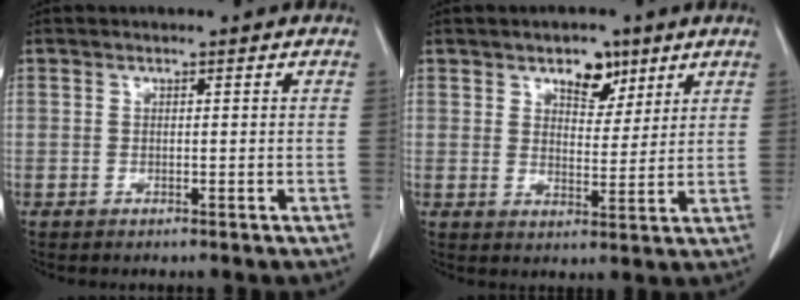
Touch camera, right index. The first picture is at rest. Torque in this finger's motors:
{"motor_torque": [0.36, 0.38, 0.08, 0.06]}